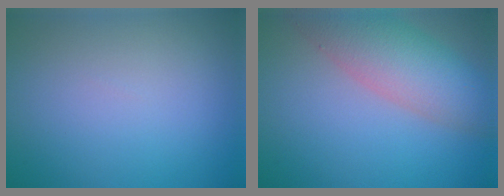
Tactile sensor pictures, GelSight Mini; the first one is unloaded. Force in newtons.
{"total": 7.4, "press": 7.4, "slide": 0.3}